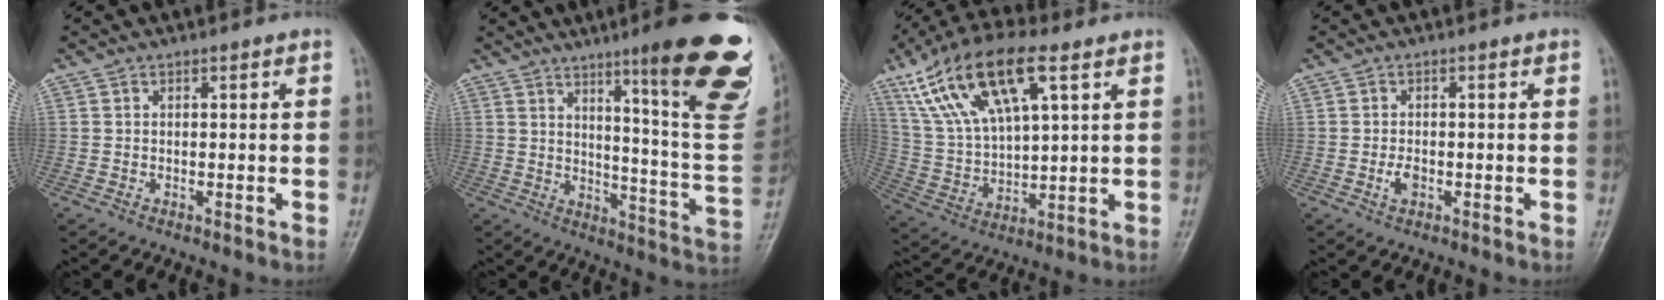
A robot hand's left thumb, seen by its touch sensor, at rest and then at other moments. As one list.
[{"total": 23.5, "force": [13.0, 3.3, 19.4], "torque": [-0.218, -0.070, 0.180]}, {"total": 18.5, "force": [9.1, 7.3, 14.3], "torque": [-0.267, -0.005, 0.173]}, {"total": 2.3, "force": [-0.7, 1.4, 1.7], "torque": [-0.030, 0.002, -0.014]}]